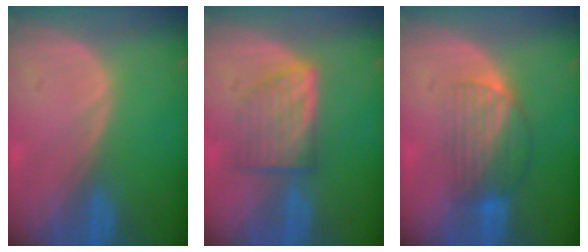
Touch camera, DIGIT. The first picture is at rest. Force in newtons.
{"total": 6.2, "press": 5.9, "slide": 1.9}
{"total": 6.6, "press": 5.8, "slide": 3.3}